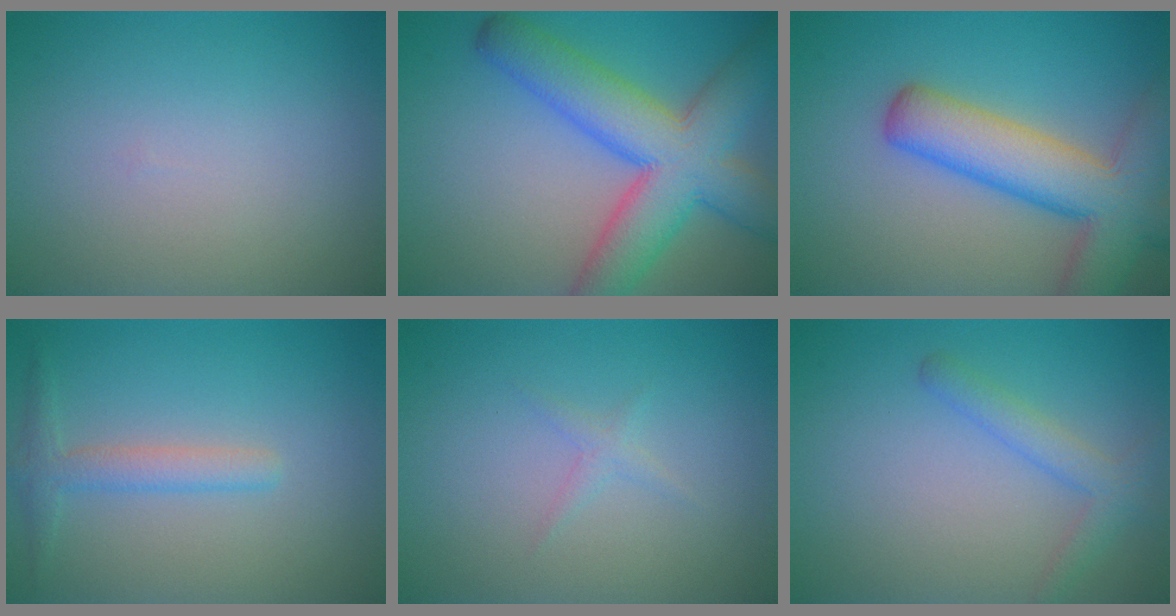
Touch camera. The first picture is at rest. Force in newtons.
{"total": 9.5, "press": 9.5, "slide": 0.4}
{"total": 8.9, "press": 8.9, "slide": 0.7}
{"total": 2.2, "press": 2.2, "slide": 0.1}
{"total": 0.9, "press": 0.9, "slide": 0.0}
{"total": 2.3, "press": 2.3, "slide": 0.1}